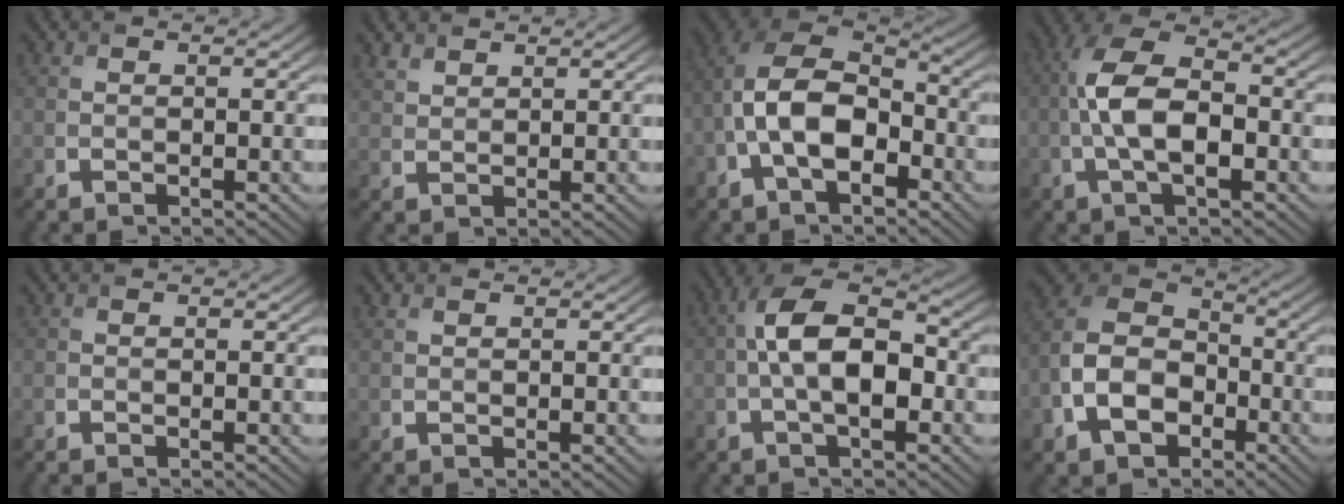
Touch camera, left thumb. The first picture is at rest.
{"total": 2.4, "force": [2.0, 1.0, 0.8], "torque": [-0.024, 0.001, 0.050]}
{"total": 12.6, "force": [-3.2, 7.6, 9.5], "torque": [-0.205, -0.001, -0.071]}
{"total": 9.3, "force": [-1.6, 4.3, 8.1], "torque": [-0.168, 0.014, -0.038]}
{"total": 0.0}
{"total": 0.8, "force": [0.6, 0.3, 0.3], "torque": [-0.013, -0.001, 0.015]}
{"total": 9.9, "force": [-1.2, 4.8, 8.5], "torque": [-0.163, 0.014, -0.030]}
{"total": 11.3, "force": [-4.4, 7.9, 6.8], "torque": [-0.167, -0.021, -0.097]}